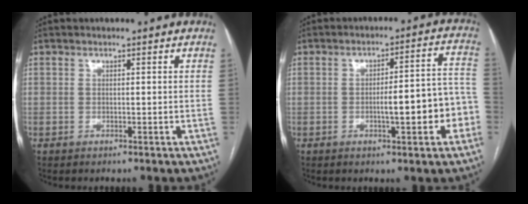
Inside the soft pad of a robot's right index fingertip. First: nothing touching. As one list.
[{"total": 9.9, "force": [-2.6, 2.2, 9.3], "torque": [-0.118, 0.031, -0.028]}]